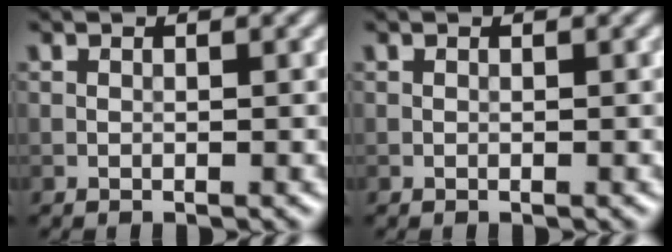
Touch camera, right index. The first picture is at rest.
{"total": 0.0}